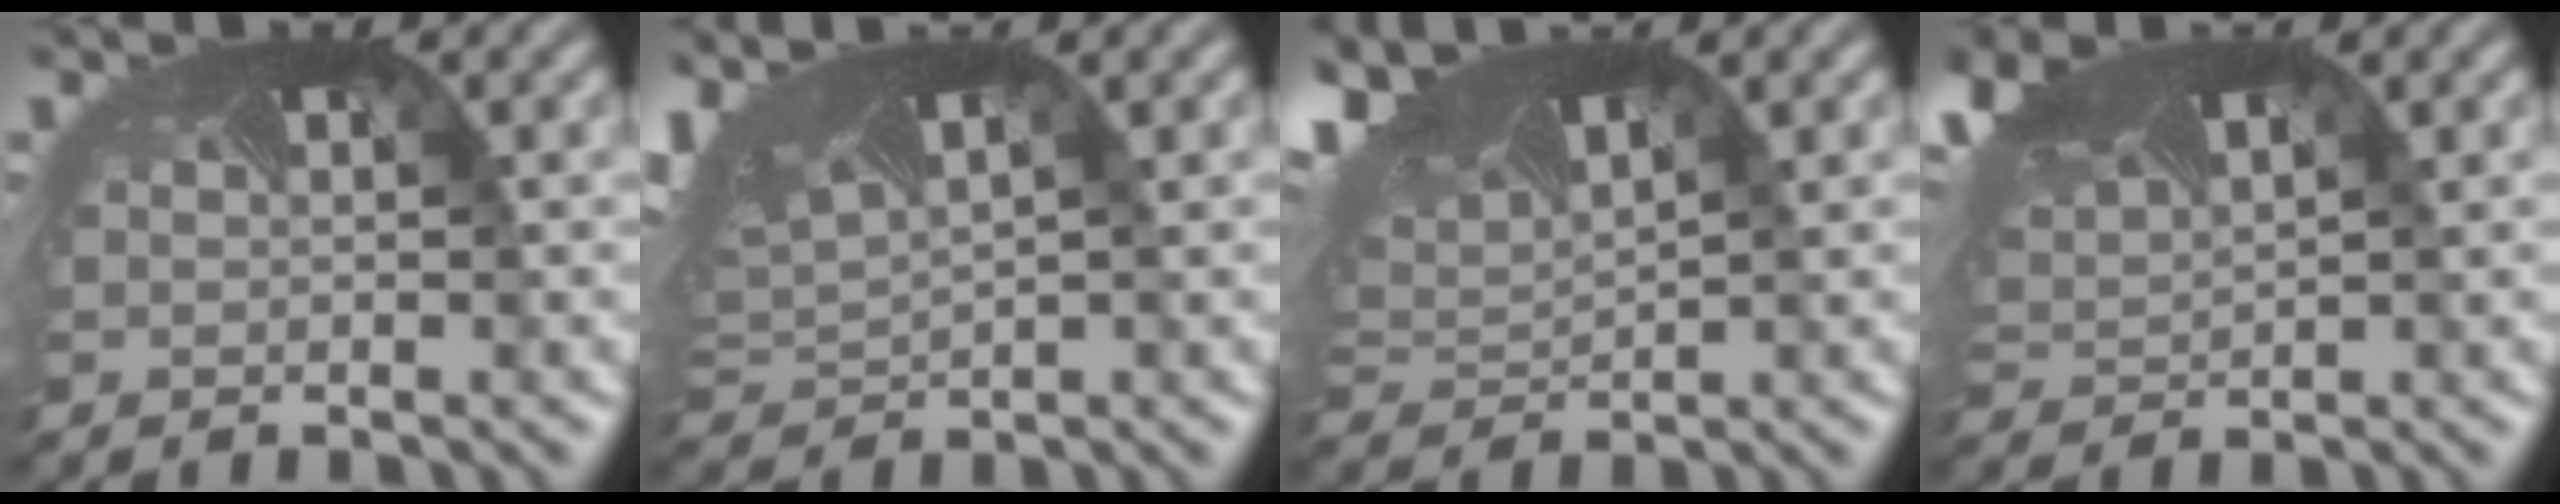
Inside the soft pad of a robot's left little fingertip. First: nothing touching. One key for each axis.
{"total": 7.7, "fx": 3.5, "fy": 3.4, "fz": 5.9, "tx": -0.132, "ty": 0.016, "tz": 0.065}
{"total": 9.5, "fx": 5.0, "fy": 4.3, "fz": 6.8, "tx": -0.145, "ty": 0.024, "tz": 0.089}
{"total": 7.2, "fx": 4.4, "fy": 3.3, "fz": 4.7, "tx": -0.120, "ty": 0.019, "tz": 0.077}